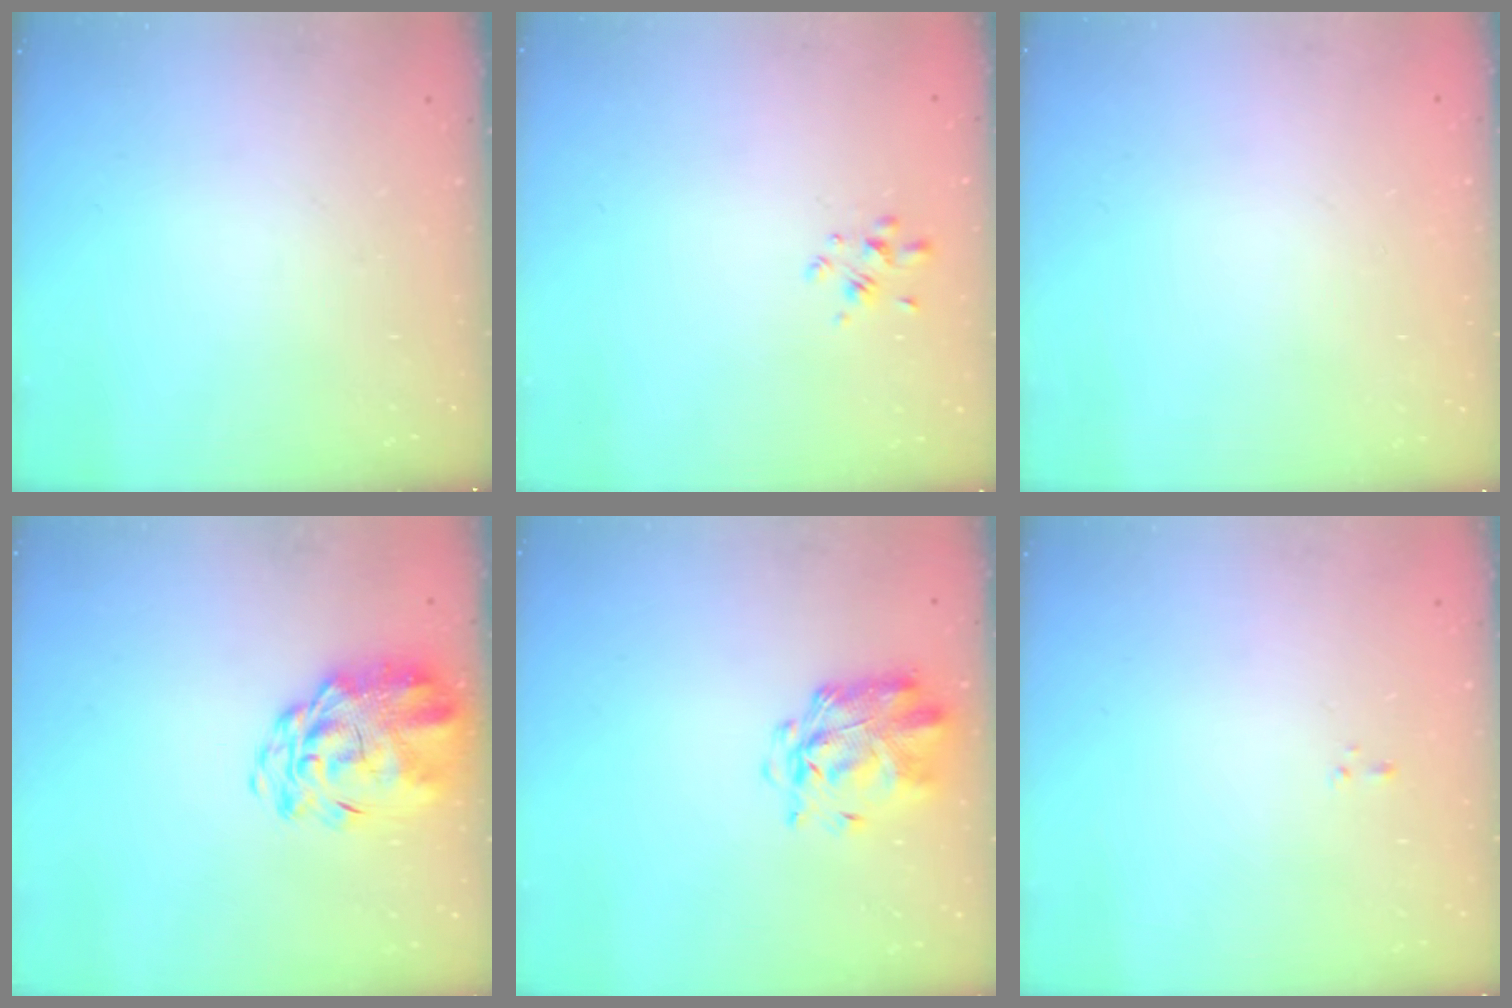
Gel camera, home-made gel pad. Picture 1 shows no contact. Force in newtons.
{"total": 2.1, "press": 2.0, "slide": 0.9}
{"total": 1.8, "press": 1.8, "slide": 0.2}
{"total": 5.9, "press": 5.6, "slide": 2.1}
{"total": 2.9, "press": 2.8, "slide": 0.8}
{"total": 0.8, "press": 0.6, "slide": 0.5}